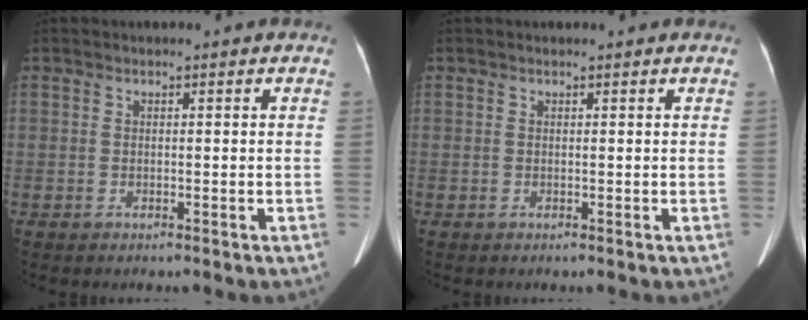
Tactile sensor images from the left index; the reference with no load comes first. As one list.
[{"total": 0.7, "force": [0.7, 0.1, 0.2], "torque": [-0.009, 0.005, 0.008]}]